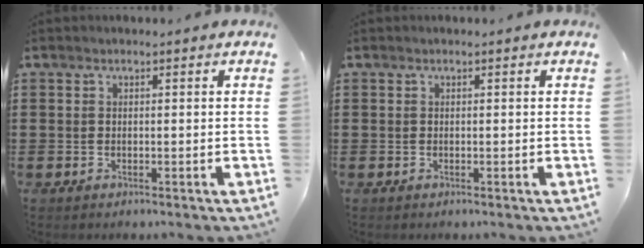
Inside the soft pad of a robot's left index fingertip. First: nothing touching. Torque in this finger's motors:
{"motor_torque": [0.00, 0.00, 0.00, 0.00]}